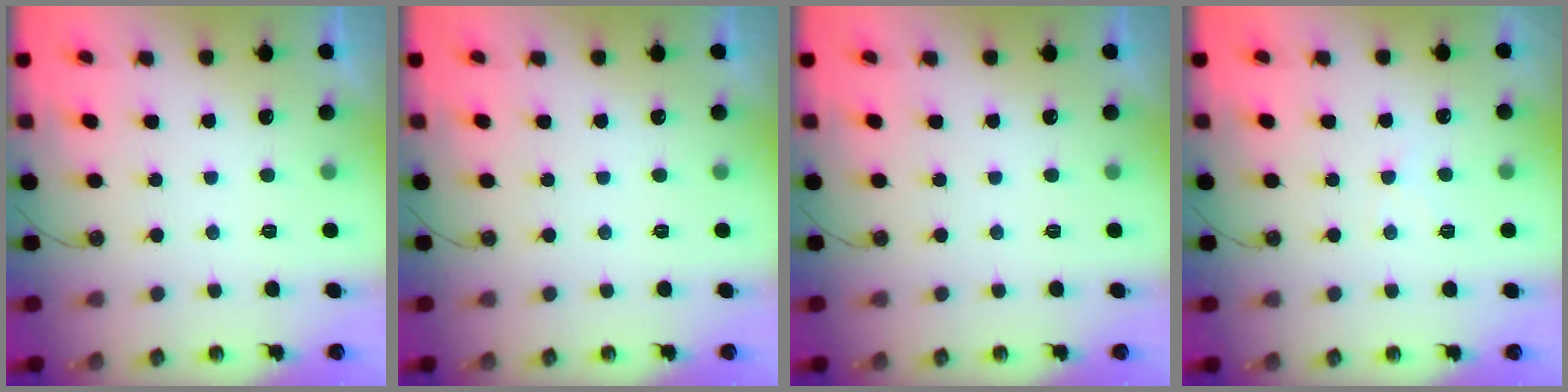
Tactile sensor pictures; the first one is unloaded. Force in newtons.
{"total": 0.0}
{"total": 0.0}
{"total": 6.5, "press": 6.5, "slide": 1.0}